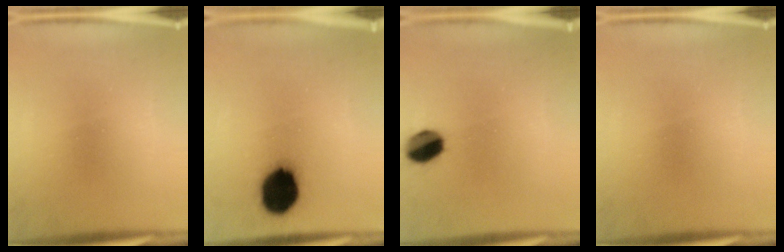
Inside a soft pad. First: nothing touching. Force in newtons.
{"total": 13.9}
{"total": 7.5}
{"total": 0.0}